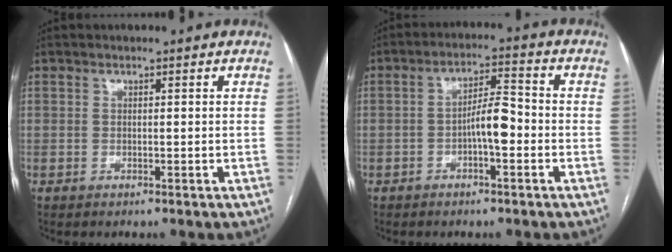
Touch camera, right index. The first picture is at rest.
{"total": 5.6, "force": [-1.5, 1.4, 5.2], "torque": [-0.090, 0.015, -0.025]}